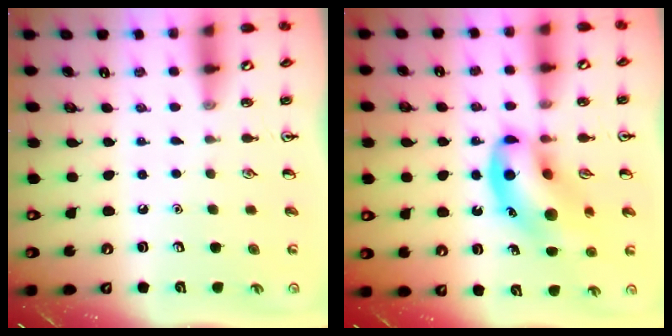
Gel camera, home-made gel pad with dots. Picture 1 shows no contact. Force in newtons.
{"total": 14.9, "press": 14.4, "slide": 3.8}